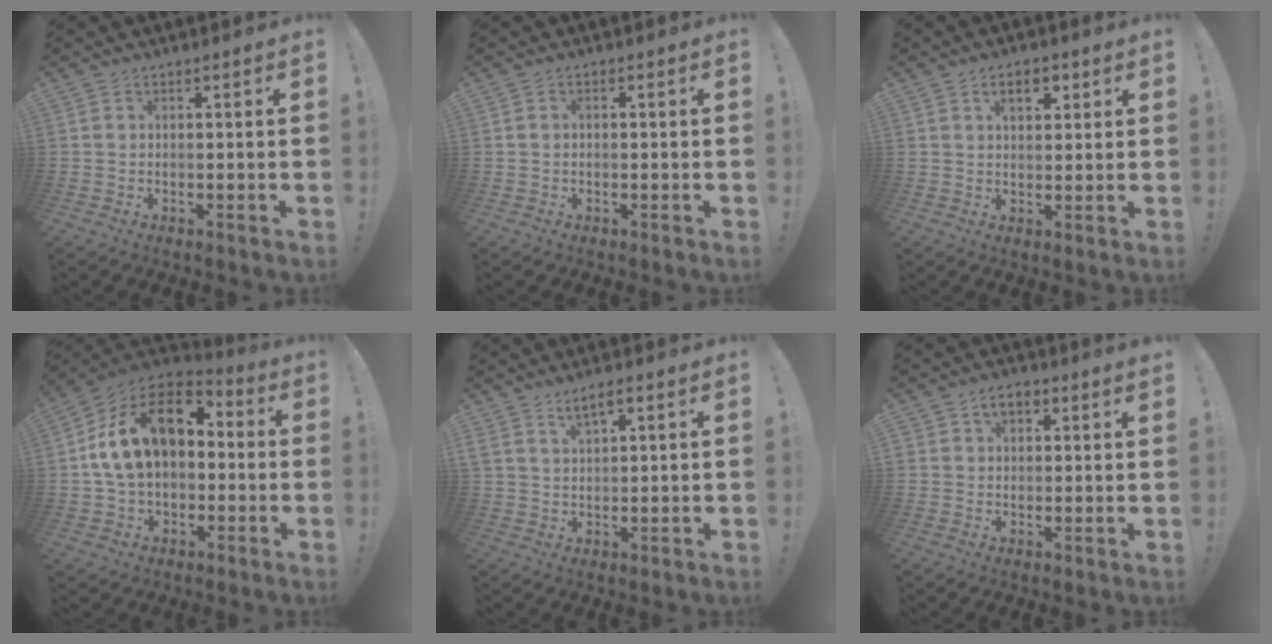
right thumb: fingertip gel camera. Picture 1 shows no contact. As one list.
[{"total": 1.0, "force": [-0.5, 0.6, 0.6], "torque": [-0.012, 0.003, -0.008]}, {"total": 5.9, "force": [2.8, 3.3, 4.0], "torque": [-0.055, 0.000, 0.045]}, {"total": 19.8, "force": [5.1, 12.6, 14.4], "torque": [-0.233, -0.004, 0.094]}, {"total": 4.7, "force": [2.9, 1.8, 3.2], "torque": [-0.060, -0.007, 0.052]}, {"total": 4.4, "force": [1.9, 2.9, 2.7], "torque": [-0.051, 0.006, 0.035]}]